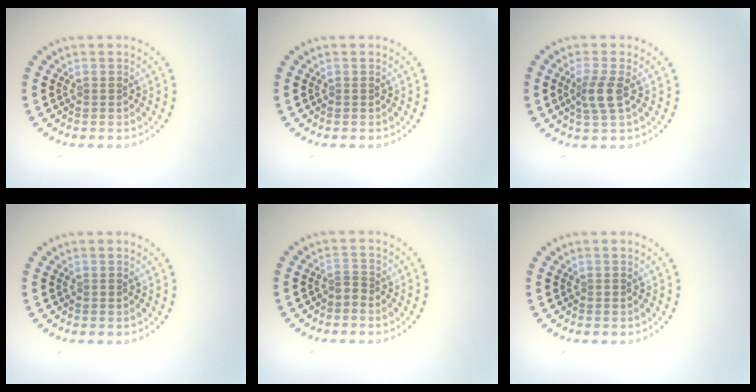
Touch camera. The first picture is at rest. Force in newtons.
{"total": 0.0}
{"total": 2.4, "press": 1.9, "slide": 1.4}
{"total": 0.0}
{"total": 0.8, "press": 0.5, "slide": 0.7}
{"total": 0.0}